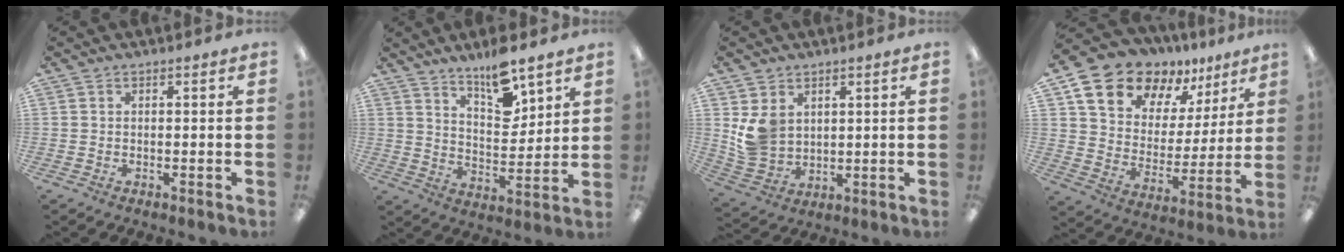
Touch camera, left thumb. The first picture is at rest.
{"total": 10.7, "force": [8.5, 3.5, 5.4], "torque": [-0.080, -0.052, 0.148]}
{"total": 8.0, "force": [3.0, 6.7, 3.2], "torque": [-0.073, -0.009, 0.062]}
{"total": 15.7, "force": [12.2, 8.9, 4.4], "torque": [-0.096, -0.089, 0.227]}